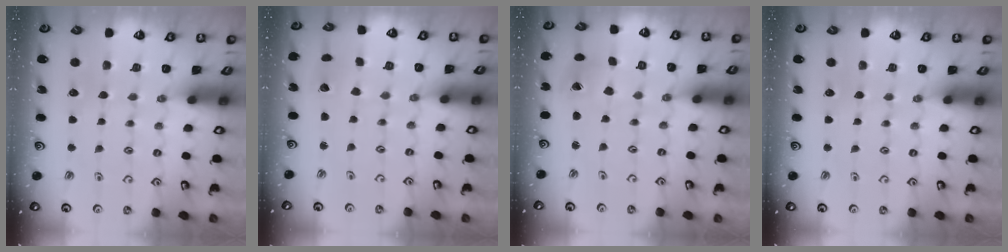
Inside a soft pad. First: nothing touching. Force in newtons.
{"total": 2.1, "press": 2.1, "slide": 0.2}
{"total": 2.0, "press": 2.0, "slide": 0.3}
{"total": 0.0}